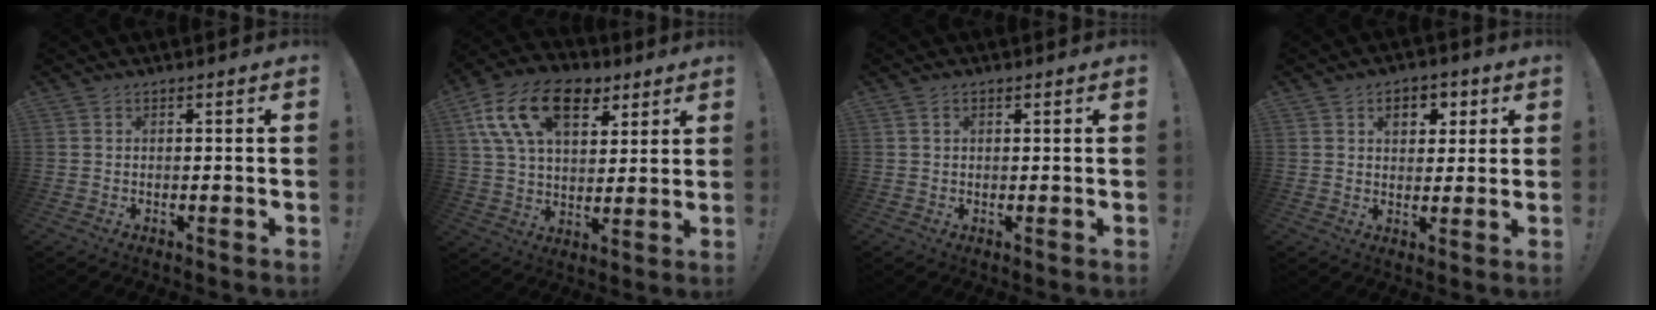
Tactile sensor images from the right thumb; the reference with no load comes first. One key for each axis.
{"total": 19.2, "fx": 9.1, "fy": 11.7, "fz": 12.2, "tx": -0.217, "ty": -0.032, "tz": 0.167}
{"total": 1.0, "fx": 0.4, "fy": 0.6, "fz": 0.7, "tx": -0.014, "ty": 0.003, "tz": 0.006}
{"total": 7.1, "fx": 2.6, "fy": 5.2, "fz": 4.0, "tx": -0.040, "ty": -0.003, "tz": 0.041}